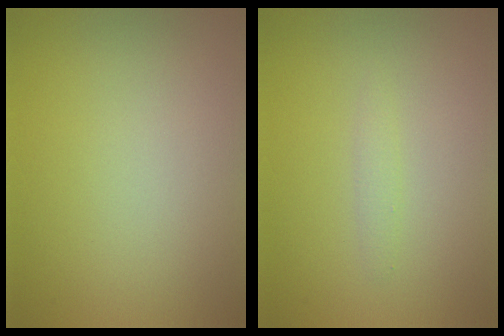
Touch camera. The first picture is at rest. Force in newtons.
{"total": 0.9, "press": 0.9, "slide": 0.0}